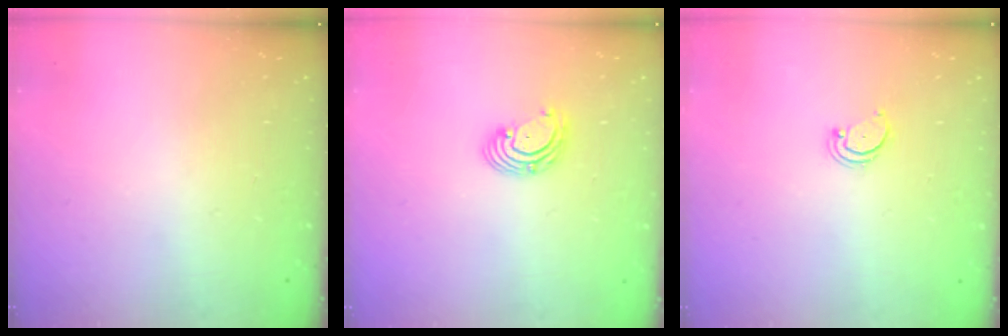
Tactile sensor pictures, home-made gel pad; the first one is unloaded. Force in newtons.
{"total": 2.8, "press": 2.8, "slide": 0.2}
{"total": 2.4, "press": 2.3, "slide": 0.5}